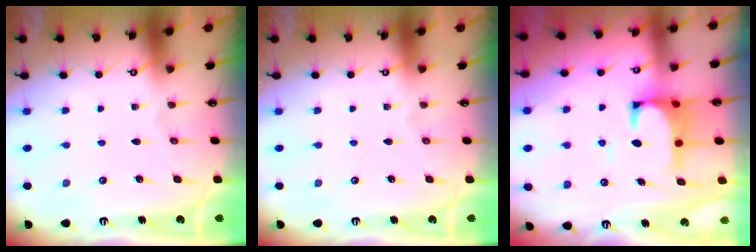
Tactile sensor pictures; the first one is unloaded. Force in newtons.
{"total": 0.0}
{"total": 3.9, "press": 3.7, "slide": 1.0}